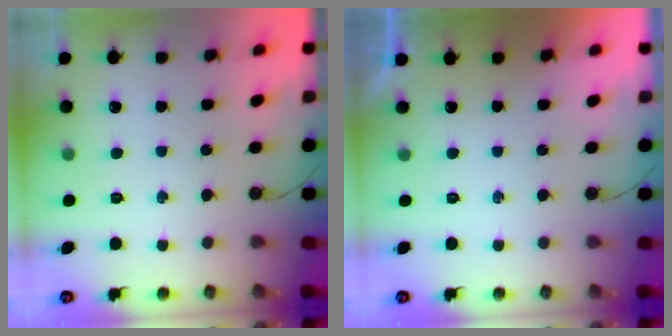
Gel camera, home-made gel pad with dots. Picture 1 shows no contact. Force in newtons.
{"total": 0.0}